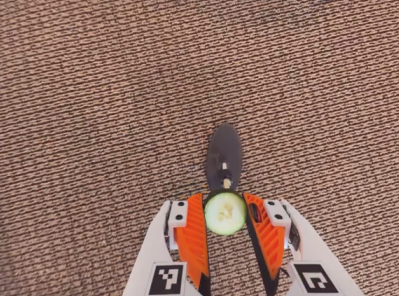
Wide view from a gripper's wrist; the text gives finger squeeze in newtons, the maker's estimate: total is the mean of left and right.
{"total": 8.3, "left": 8.1, "right": 8.4}